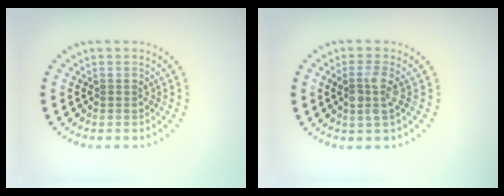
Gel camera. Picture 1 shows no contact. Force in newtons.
{"total": 2.3, "press": 2.0, "slide": 1.1}